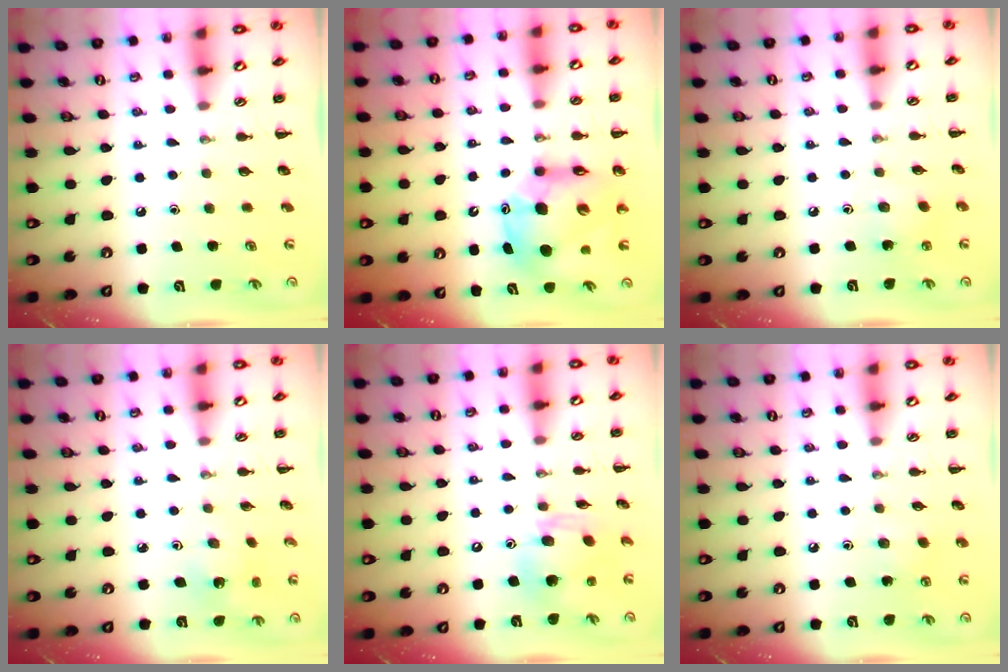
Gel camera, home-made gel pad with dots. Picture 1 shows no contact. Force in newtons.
{"total": 13.1, "press": 12.5, "slide": 3.8}
{"total": 3.4, "press": 3.3, "slide": 0.9}
{"total": 2.3, "press": 2.2, "slide": 0.7}
{"total": 13.1, "press": 12.6, "slide": 3.6}
{"total": 2.9, "press": 2.8, "slide": 0.9}